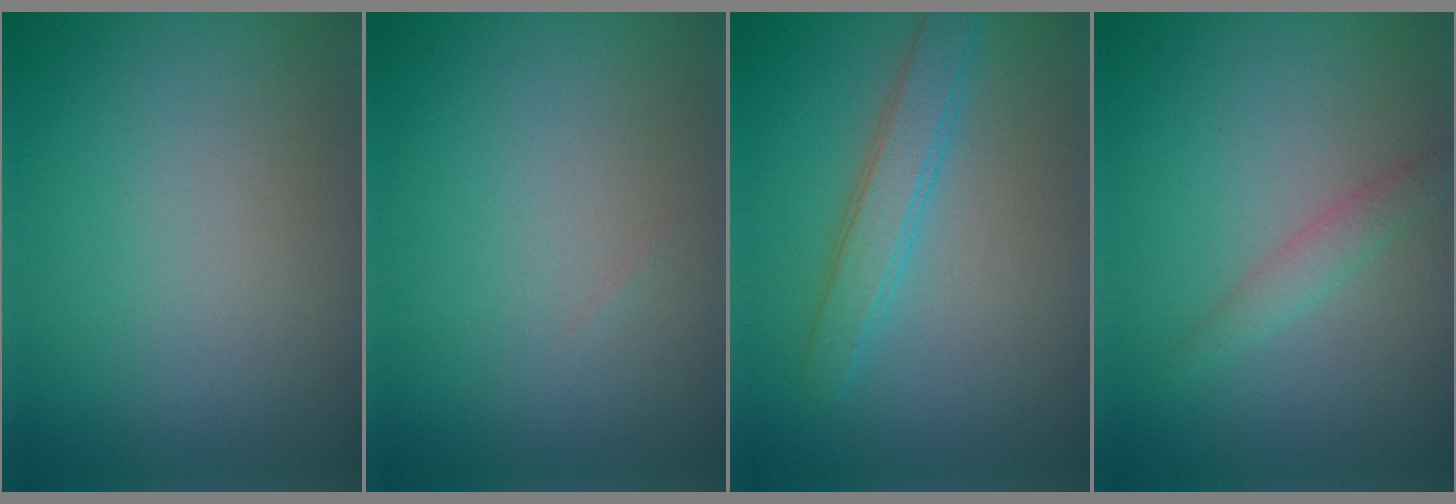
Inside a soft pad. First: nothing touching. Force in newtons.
{"total": 0.0}
{"total": 2.9, "press": 2.9, "slide": 0.1}
{"total": 1.5, "press": 1.5, "slide": 0.1}